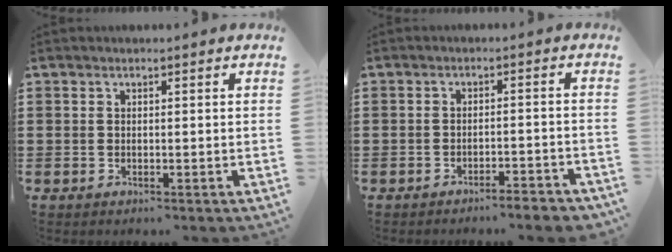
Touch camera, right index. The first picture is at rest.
{"total": 2.9, "force": [-2.8, -0.1, 0.7], "torque": [-0.013, -0.002, -0.058]}